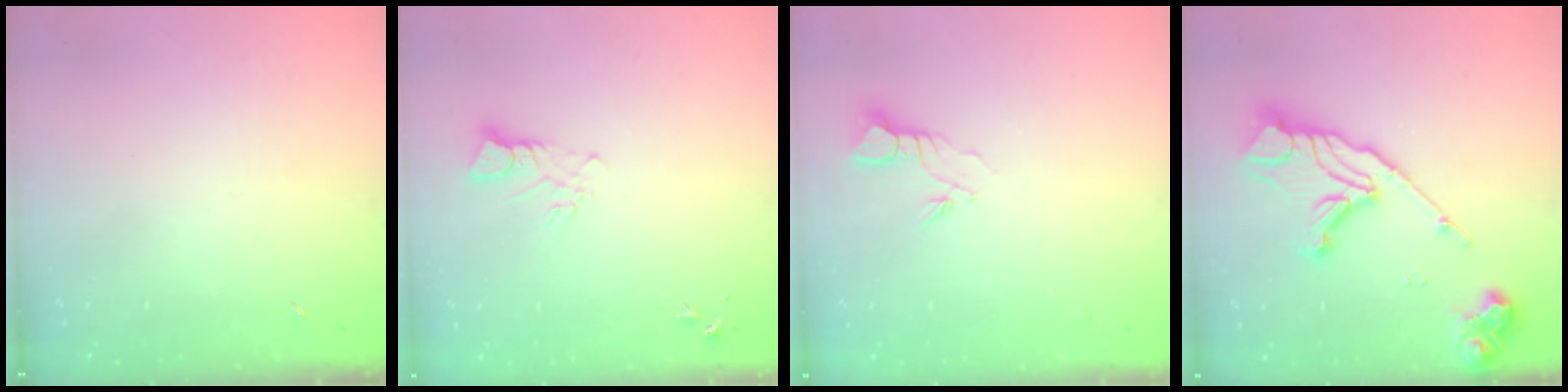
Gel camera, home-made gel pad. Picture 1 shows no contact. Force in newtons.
{"total": 4.0, "press": 4.0, "slide": 0.4}
{"total": 3.7, "press": 3.6, "slide": 0.3}
{"total": 19.5, "press": 19.4, "slide": 2.1}